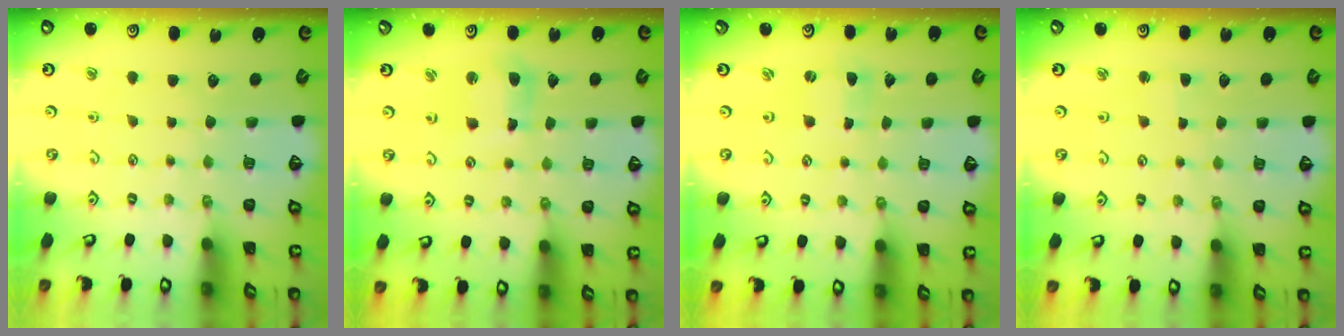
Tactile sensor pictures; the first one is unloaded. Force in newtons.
{"total": 6.5, "press": 6.4, "slide": 0.9}
{"total": 0.7, "press": 0.7, "slide": 0.3}
{"total": 1.3, "press": 1.3, "slide": 0.2}